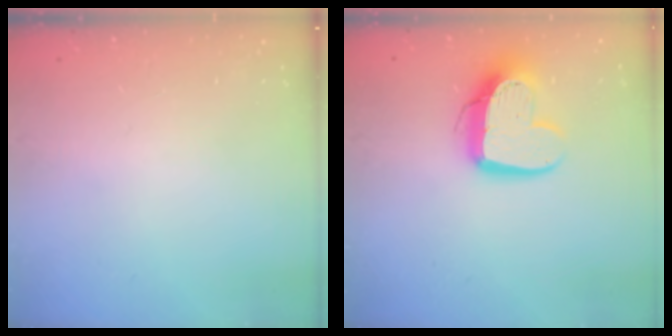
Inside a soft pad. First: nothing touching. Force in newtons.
{"total": 13.5, "press": 13.5, "slide": 1.1}